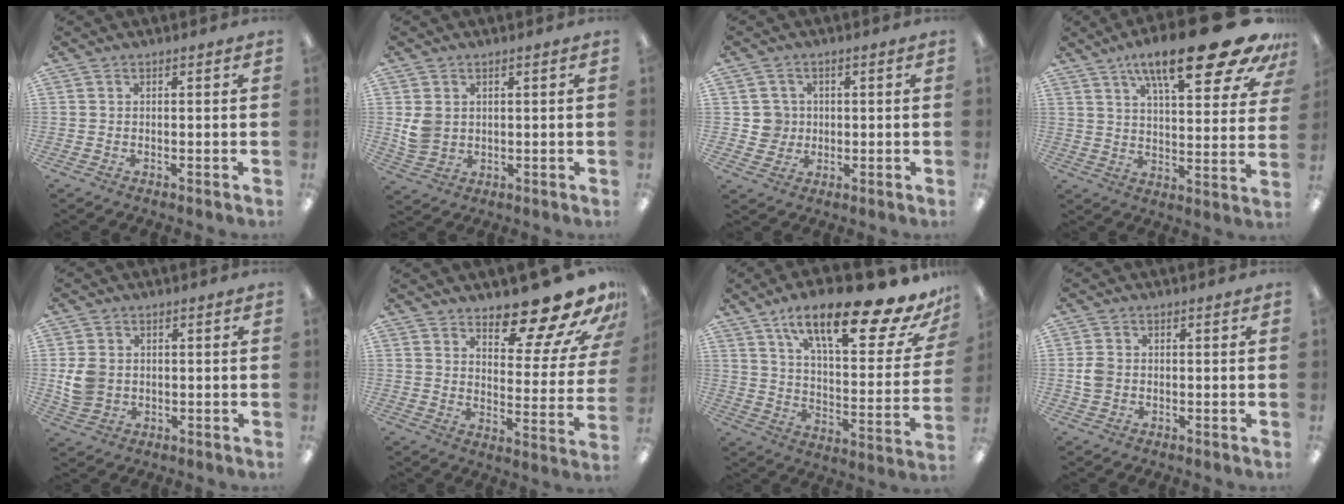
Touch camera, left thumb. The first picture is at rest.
{"total": 5.2, "force": [1.5, 4.4, 2.2], "torque": [-0.031, 0.005, 0.031]}
{"total": 4.8, "force": [0.7, 4.8, 0.2], "torque": [-0.003, 0.005, 0.012]}
{"total": 22.7, "force": [14.6, 5.7, 16.4], "torque": [-0.239, -0.092, 0.229]}
{"total": 6.3, "force": [0.7, 5.4, 3.1], "torque": [-0.066, 0.009, 0.016]}
{"total": 15.9, "force": [13.3, 4.8, 7.2], "torque": [-0.102, -0.111, 0.222]}
{"total": 23.7, "force": [16.6, 6.0, 15.8], "torque": [-0.234, -0.110, 0.263]}
{"total": 3.6, "force": [-0.1, 3.0, 2.0], "torque": [-0.027, 0.004, -0.002]}